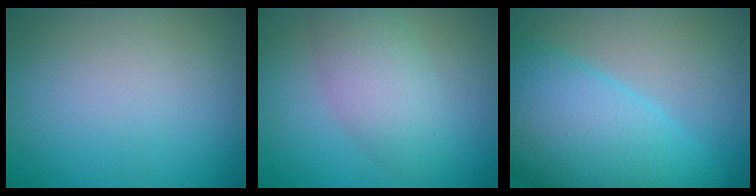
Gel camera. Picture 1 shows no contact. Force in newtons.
{"total": 3.9, "press": 3.9, "slide": 0.1}
{"total": 10.9, "press": 10.9, "slide": 0.3}